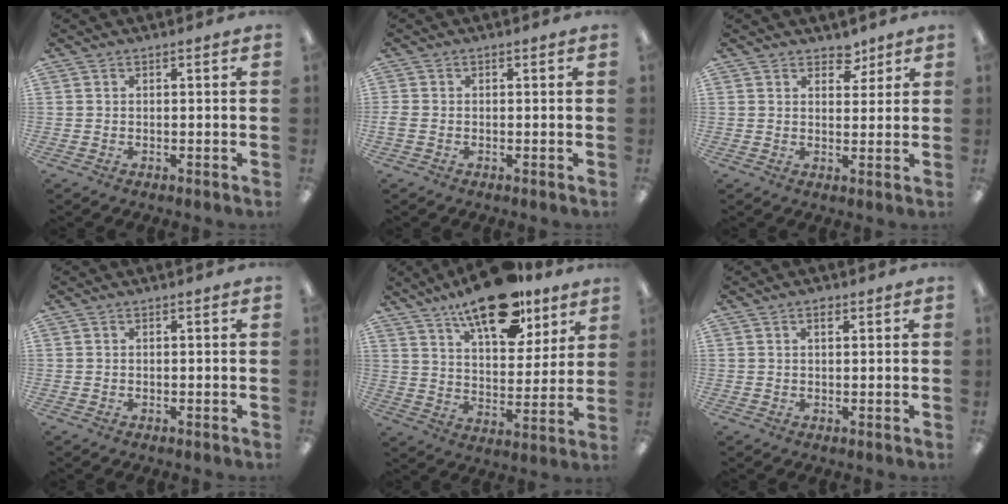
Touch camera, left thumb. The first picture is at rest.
{"total": 1.3, "force": [-0.4, 0.9, 0.8], "torque": [-0.015, 0.003, -0.007]}
{"total": 4.5, "force": [3.4, 2.5, 1.4], "torque": [0.005, -0.024, 0.055]}
{"total": 0.0}
{"total": 18.3, "force": [13.2, 7.7, 10.0], "torque": [-0.144, -0.075, 0.224]}
{"total": 1.8, "force": [0.9, 0.9, 1.2], "torque": [-0.019, 0.000, 0.014]}